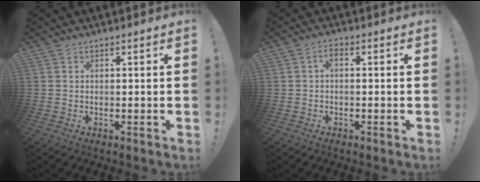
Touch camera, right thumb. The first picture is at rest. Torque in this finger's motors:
{"motor_torque": [0.35, 0.60, 0.55, -0.18, -0.02]}